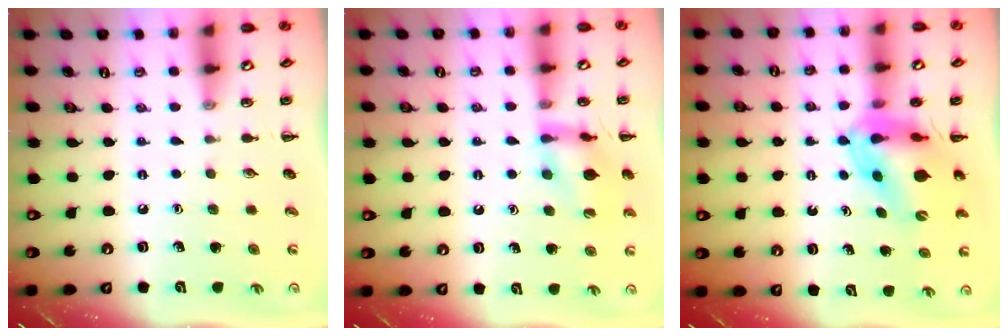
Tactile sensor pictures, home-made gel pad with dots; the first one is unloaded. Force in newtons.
{"total": 14.4, "press": 14.3, "slide": 2.2}
{"total": 12.5, "press": 11.8, "slide": 3.9}